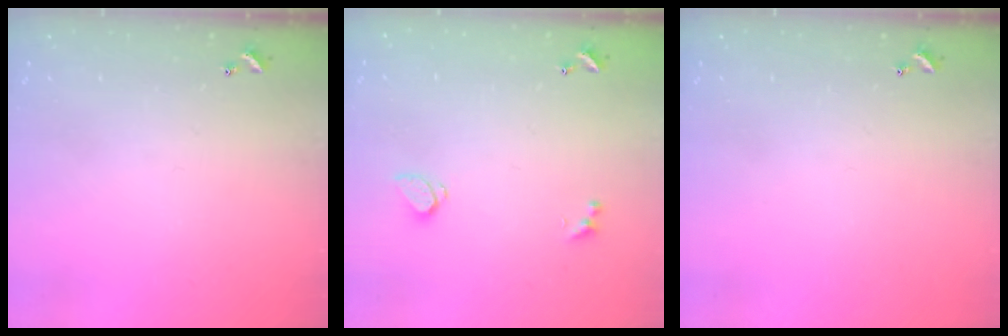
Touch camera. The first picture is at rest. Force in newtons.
{"total": 0.8, "press": 0.6, "slide": 0.4}
{"total": 0.0}